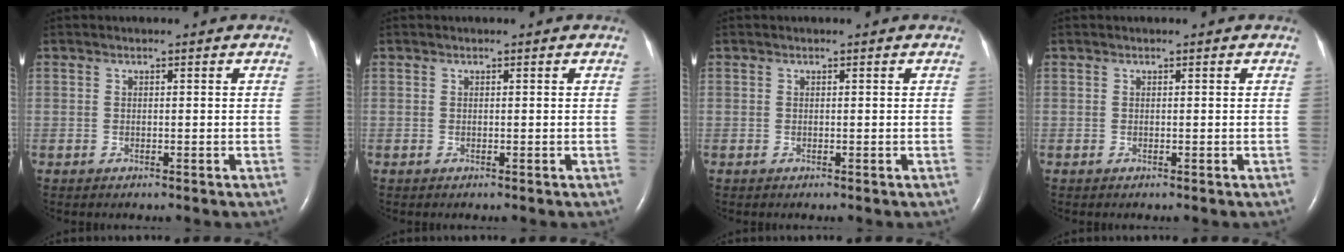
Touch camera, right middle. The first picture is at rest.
{"total": 0.0}
{"total": 0.0}
{"total": 0.0}